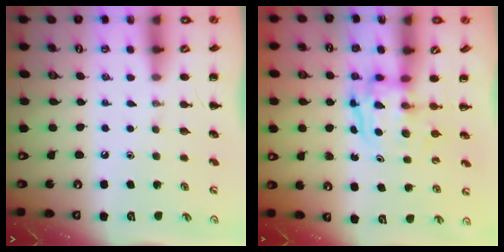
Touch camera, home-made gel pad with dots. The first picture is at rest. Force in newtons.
{"total": 3.8, "press": 3.8, "slide": 0.4}